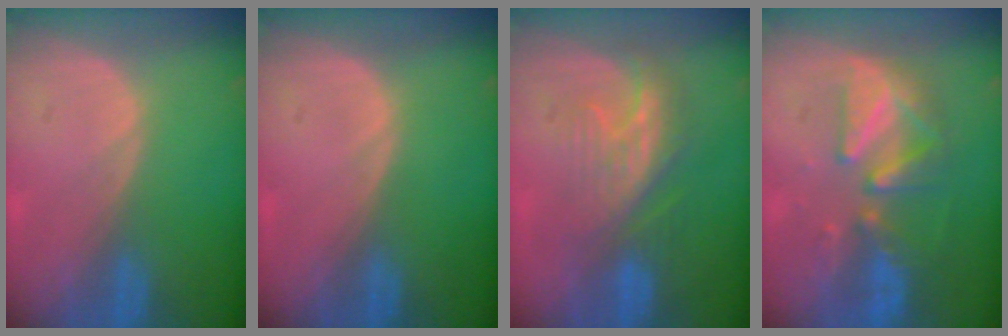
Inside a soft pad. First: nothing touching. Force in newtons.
{"total": 0.0}
{"total": 7.6, "press": 7.1, "slide": 2.7}
{"total": 8.3, "press": 8.1, "slide": 1.9}